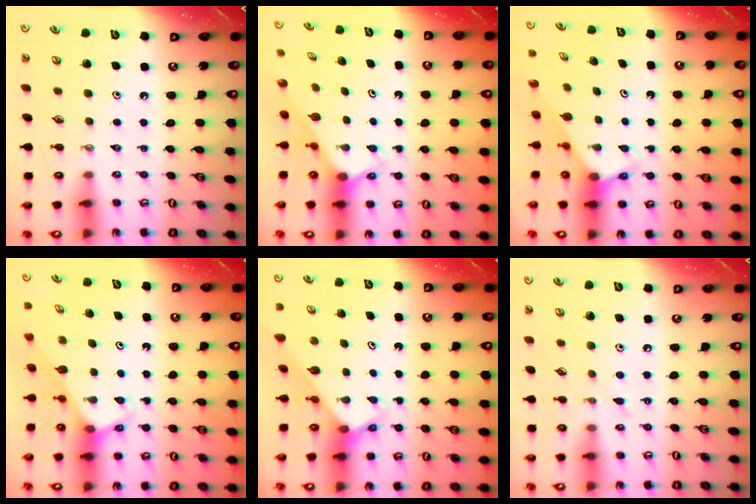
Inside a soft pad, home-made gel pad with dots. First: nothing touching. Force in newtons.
{"total": 2.4, "press": 2.4, "slide": 0.2}
{"total": 2.9, "press": 2.9, "slide": 0.2}
{"total": 3.1, "press": 3.1, "slide": 0.2}
{"total": 2.6, "press": 2.6, "slide": 0.2}
{"total": 3.7, "press": 3.6, "slide": 0.5}